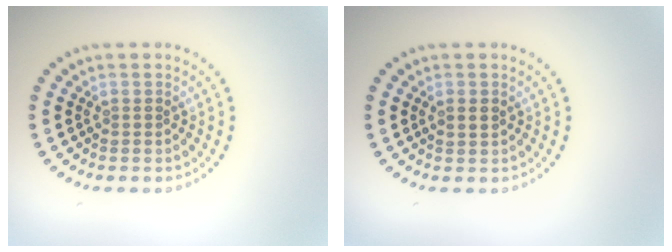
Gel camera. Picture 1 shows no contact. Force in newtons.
{"total": 1.5, "press": 1.5, "slide": 0.1}